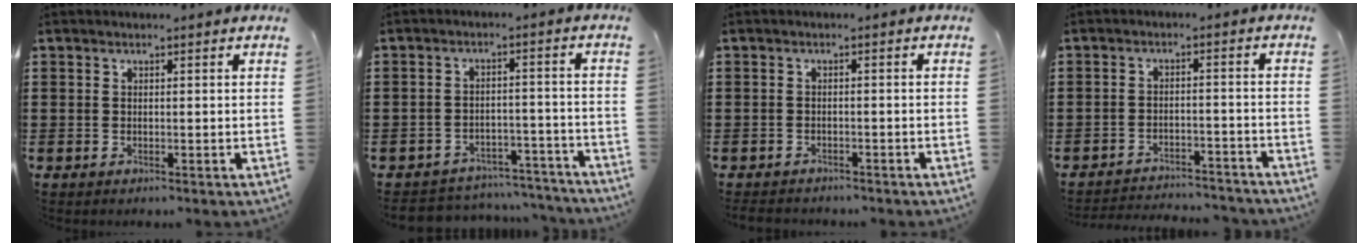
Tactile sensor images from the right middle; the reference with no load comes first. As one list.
[{"total": 4.3, "force": [-4.2, 0.7, 0.1], "torque": [-0.006, 0.006, -0.089]}, {"total": 1.4, "force": [-1.4, 0.2, -0.1], "torque": [-0.004, -0.001, -0.030]}, {"total": 3.4, "force": [-3.4, 0.2, 0.2], "torque": [-0.009, 0.001, -0.072]}]